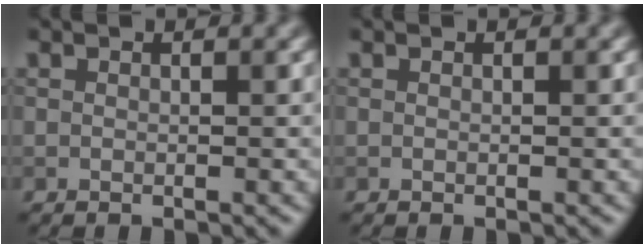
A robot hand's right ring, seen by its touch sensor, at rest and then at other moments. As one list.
[{"total": 0.0}]